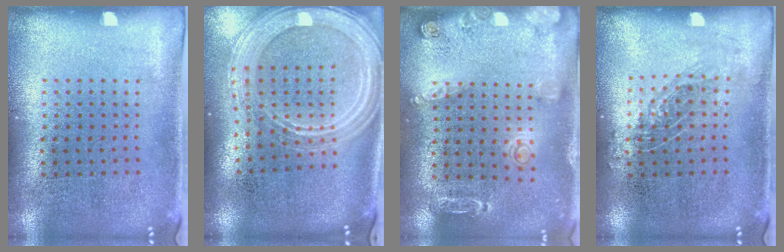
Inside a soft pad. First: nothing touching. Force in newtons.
{"total": 2.4, "press": 2.0, "slide": 1.3}
{"total": 1.5, "press": 1.5, "slide": 0.1}
{"total": 0.8, "press": 0.8, "slide": 0.2}